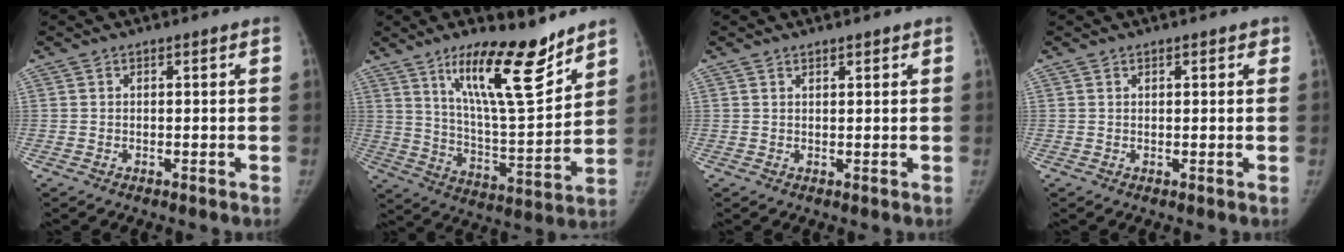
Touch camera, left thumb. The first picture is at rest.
{"total": 18.0, "force": [12.1, 4.4, 12.6], "torque": [-0.176, -0.083, 0.210]}
{"total": 1.3, "force": [1.1, 0.4, 0.6], "torque": [-0.004, -0.006, 0.017]}
{"total": 1.5, "force": [1.0, 0.8, 0.7], "torque": [0.002, -0.003, 0.010]}